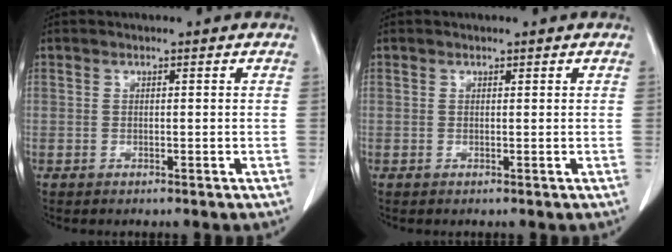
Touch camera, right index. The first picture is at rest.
{"total": 0.0}